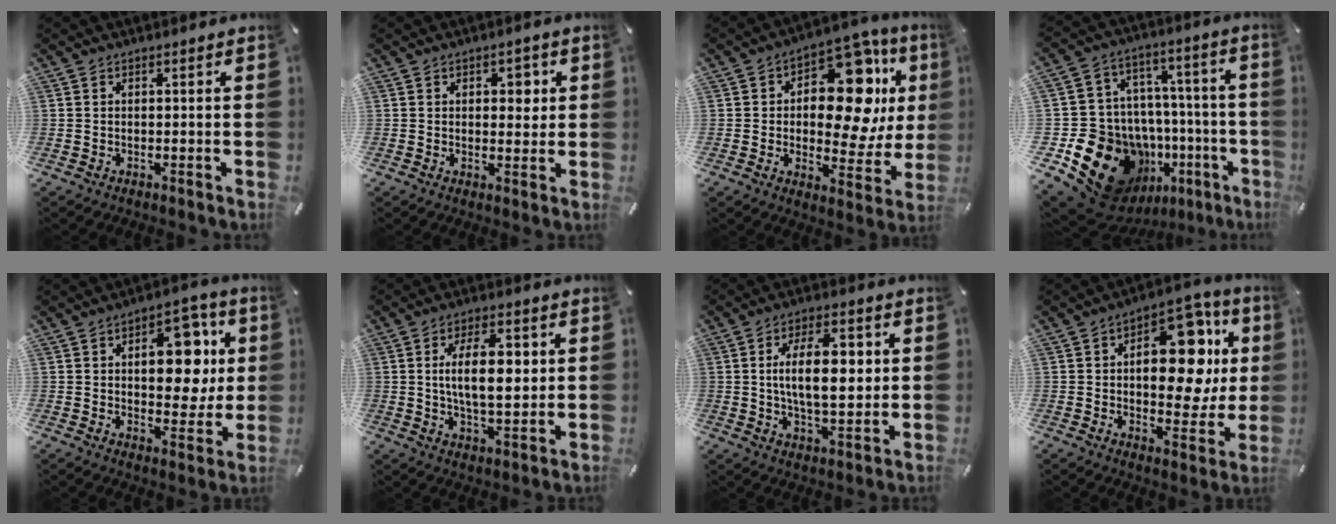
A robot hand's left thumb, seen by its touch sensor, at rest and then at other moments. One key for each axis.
{"total": 3.8, "fx": 1.0, "fy": 2.6, "fz": 2.6, "tx": -0.013, "ty": -0.008, "tz": 0.006}
{"total": 17.5, "fx": 5.5, "fy": 9.8, "fz": 13.5, "tx": -0.178, "ty": -0.038, "tz": 0.090}
{"total": 25.5, "fx": -11.2, "fy": 18.3, "fz": 13.8, "tx": -0.215, "ty": 0.045, "tz": -0.138}
{"total": 15.3, "fx": 3.4, "fy": 9.6, "fz": 11.5, "tx": -0.136, "ty": -0.008, "tz": 0.053}
{"total": 12.6, "fx": 2.1, "fy": 6.1, "fz": 10.8, "tx": -0.179, "ty": -0.003, "tz": 0.028}
{"total": 14.4, "fx": 2.0, "fy": 7.2, "fz": 12.3, "tx": -0.199, "ty": 0.003, "tz": 0.027}
{"total": 20.2, "fx": 4.6, "fy": 11.6, "fz": 15.9, "tx": -0.194, "ty": -0.026, "tz": 0.072}